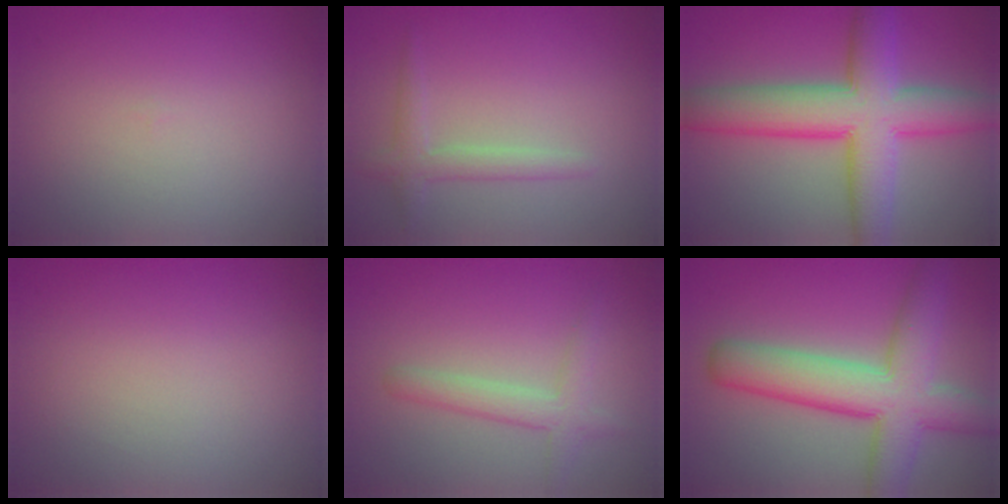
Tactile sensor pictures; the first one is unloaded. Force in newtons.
{"total": 2.0, "press": 2.0, "slide": 0.0}
{"total": 9.3, "press": 9.3, "slide": 0.2}
{"total": 0.0}
{"total": 2.5, "press": 2.5, "slide": 0.2}
{"total": 8.5, "press": 8.5, "slide": 0.2}